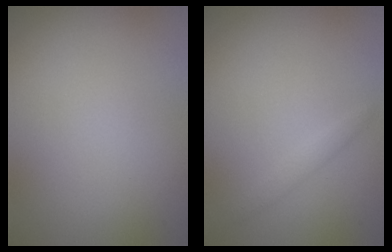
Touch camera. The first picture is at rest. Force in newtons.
{"total": 1.6, "press": 1.6, "slide": 0.1}